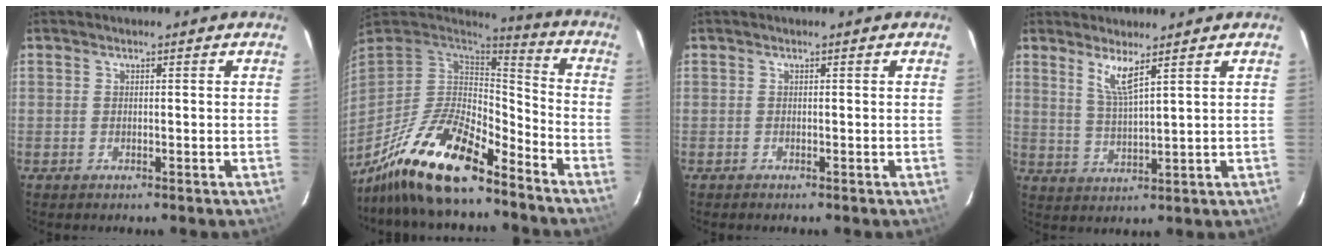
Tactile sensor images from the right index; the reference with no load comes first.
{"total": 19.0, "force": [-13.7, 5.5, 11.9], "torque": [-0.245, -0.026, -0.249]}
{"total": 0.5, "force": [-0.3, 0.4, -0.2], "torque": [0.000, 0.002, -0.006]}
{"total": 4.7, "force": [3.1, 0.0, 3.5], "torque": [-0.070, -0.009, 0.062]}